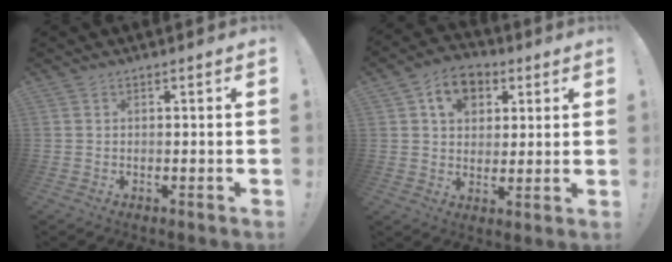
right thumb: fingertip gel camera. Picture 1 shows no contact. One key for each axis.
{"total": 9.9, "fx": 4.1, "fy": 7.7, "fz": 4.7, "tx": -0.059, "ty": -0.011, "tz": 0.076}